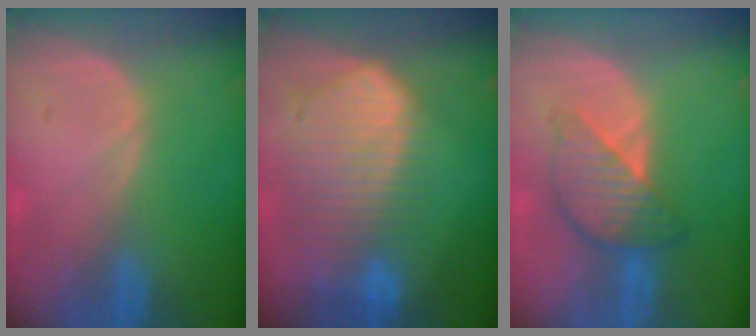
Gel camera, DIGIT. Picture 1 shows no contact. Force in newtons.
{"total": 10.6, "press": 9.1, "slide": 5.3}
{"total": 6.3, "press": 6.3, "slide": 0.3}